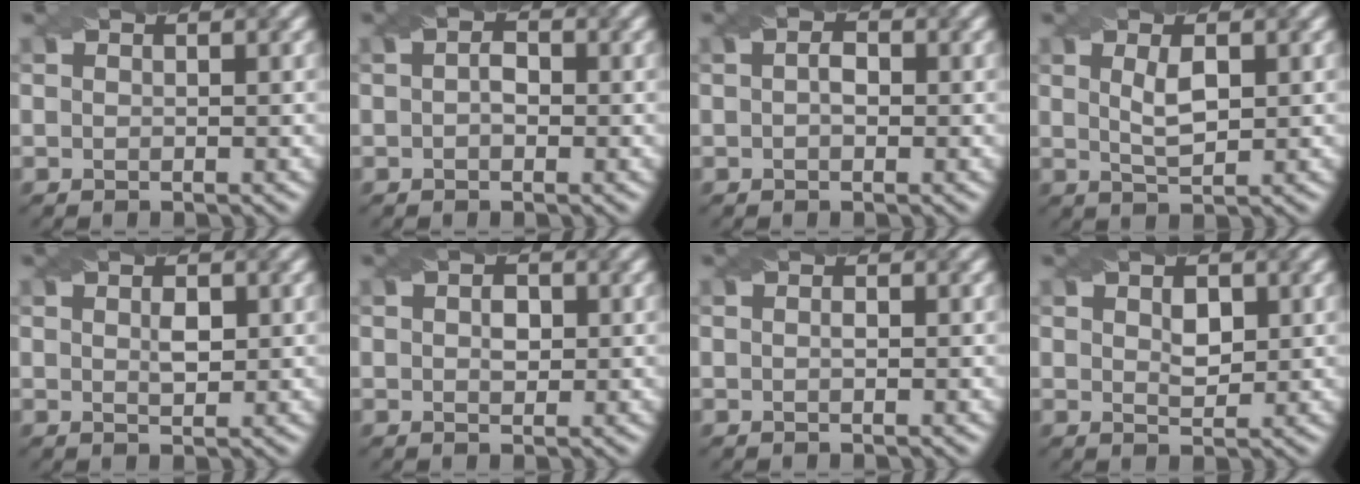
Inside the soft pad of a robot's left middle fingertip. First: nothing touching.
{"total": 1.7, "force": [0.1, 1.1, 1.3], "torque": [-0.017, 0.002, -0.008]}
{"total": 1.8, "force": [0.2, 1.2, 1.4], "torque": [-0.018, 0.002, -0.007]}
{"total": 2.6, "force": [0.7, 0.9, 2.3], "torque": [-0.049, 0.000, 0.017]}
{"total": 1.6, "force": [0.4, 0.8, 1.4], "torque": [-0.026, 0.001, 0.010]}
{"total": 1.6, "force": [0.1, 1.1, 1.2], "torque": [-0.022, 0.002, 0.001]}
{"total": 0.5, "force": [-0.1, 0.2, 0.5], "torque": [-0.012, 0.001, -0.001]}
{"total": 2.0, "force": [0.7, 1.2, 1.5], "torque": [-0.026, -0.002, 0.014]}